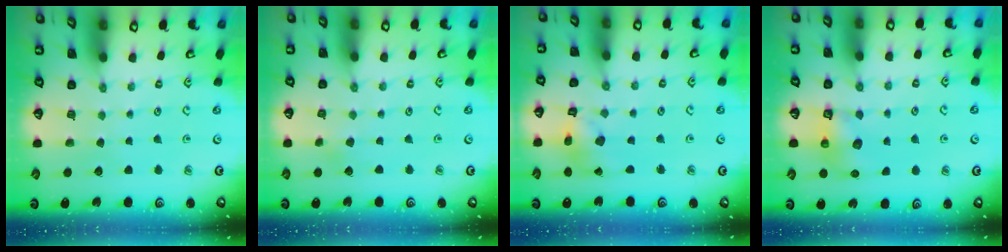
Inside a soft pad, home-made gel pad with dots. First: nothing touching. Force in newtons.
{"total": 2.4, "press": 2.4, "slide": 0.3}
{"total": 8.3, "press": 8.3, "slide": 0.9}
{"total": 6.2, "press": 6.2, "slide": 0.2}